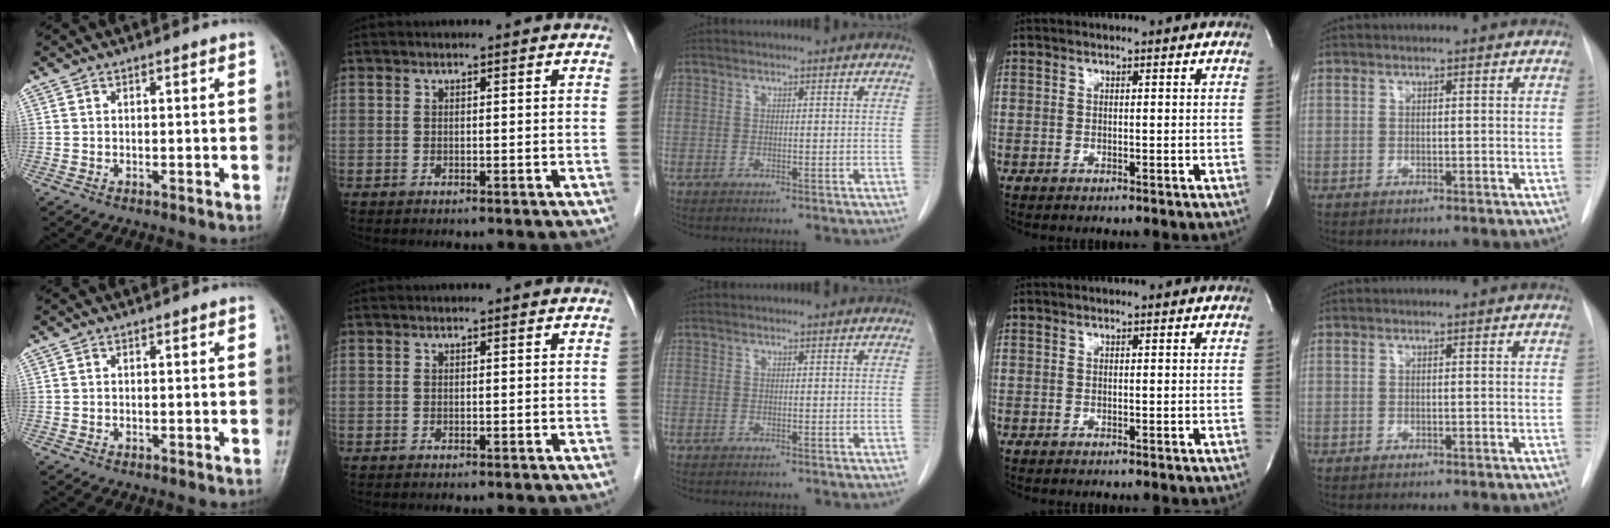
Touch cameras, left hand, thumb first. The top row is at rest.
{}